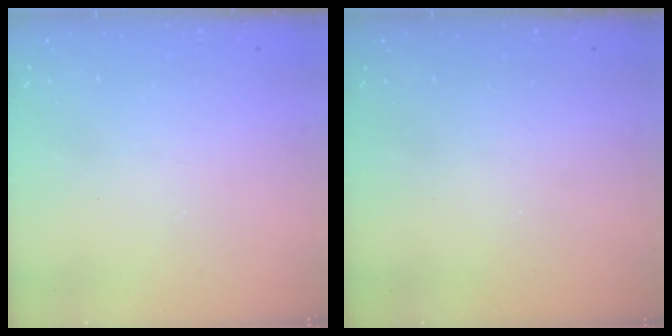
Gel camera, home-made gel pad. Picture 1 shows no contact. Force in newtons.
{"total": 0.0}